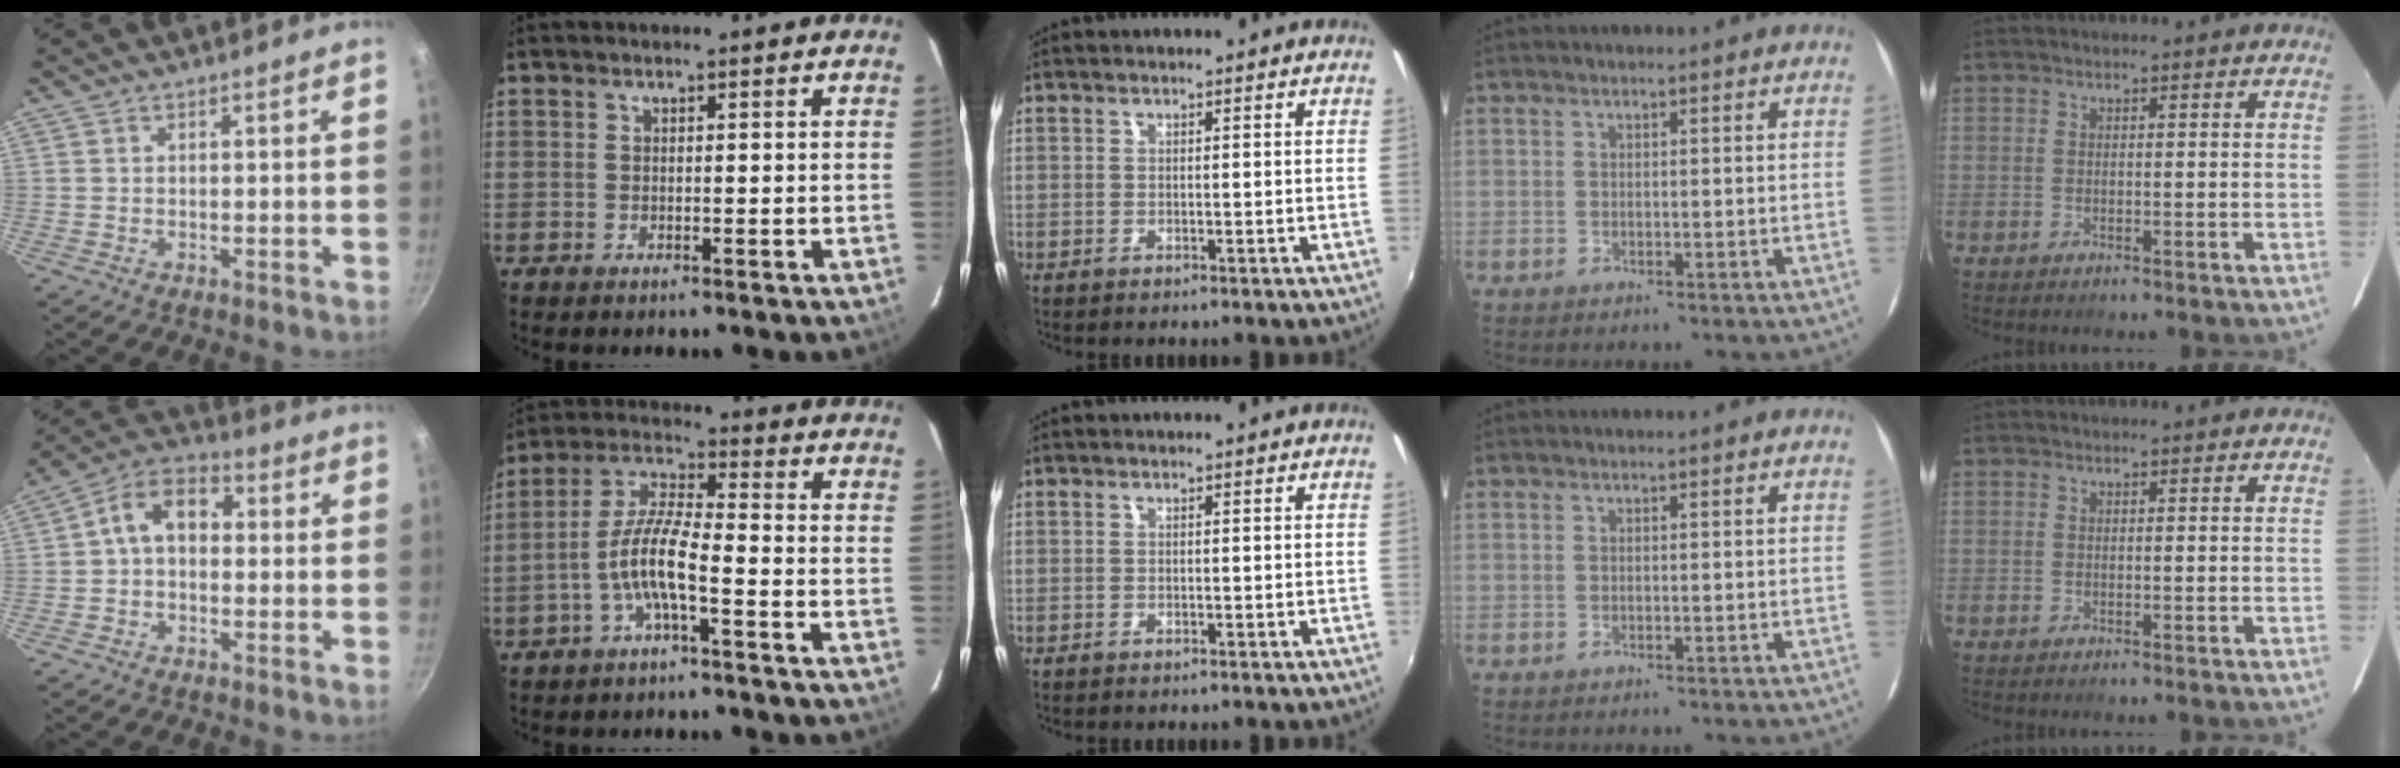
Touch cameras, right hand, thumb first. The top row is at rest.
{"thumb": {"total": 9.6, "force": [0.7, 6.7, 6.8], "torque": [-0.089, 0.032, -0.009]}, "index": {"total": 8.0, "force": [-3.3, 0.9, 7.2], "torque": [-0.162, 0.012, -0.066]}}